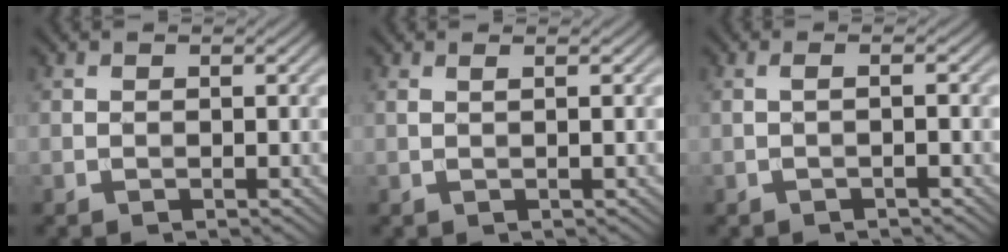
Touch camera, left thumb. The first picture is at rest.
{"total": 1.3, "force": [0.5, 0.1, 1.2], "torque": [-0.021, 0.003, 0.002]}
{"total": 1.6, "force": [-0.3, 0.2, 1.6], "torque": [-0.025, 0.008, -0.015]}